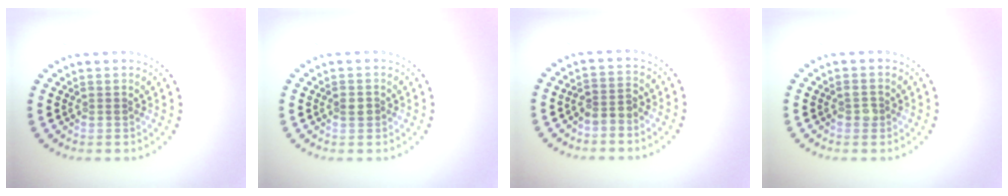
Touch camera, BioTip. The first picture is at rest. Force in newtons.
{"total": 1.2, "press": 1.2, "slide": 0.1}
{"total": 1.9, "press": 1.6, "slide": 1.0}
{"total": 1.1, "press": 1.1, "slide": 0.0}